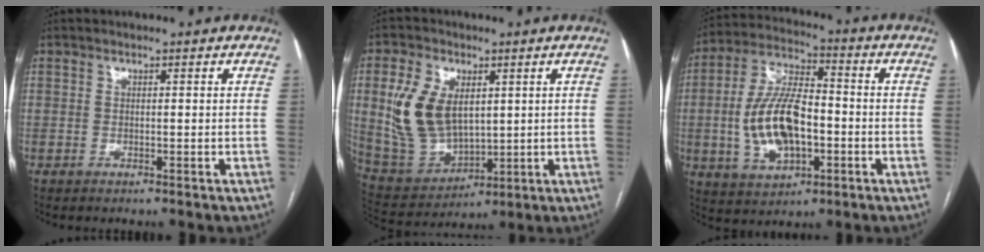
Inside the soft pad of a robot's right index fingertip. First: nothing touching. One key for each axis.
{"total": 13.0, "fx": 2.8, "fy": 8.1, "fz": 9.8, "tx": -0.216, "ty": 0.009, "tz": 0.071}
{"total": 13.8, "fx": -2.3, "fy": 6.4, "fz": 12.0, "tx": -0.250, "ty": 0.012, "tz": -0.036}